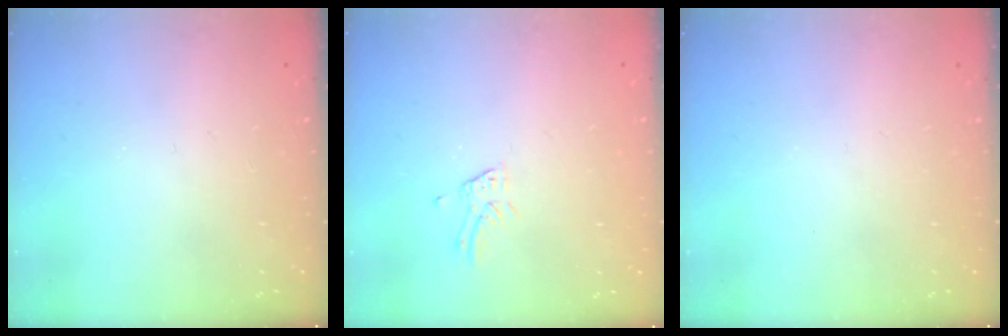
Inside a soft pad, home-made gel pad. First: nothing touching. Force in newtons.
{"total": 2.4, "press": 2.4, "slide": 0.3}
{"total": 0.0}